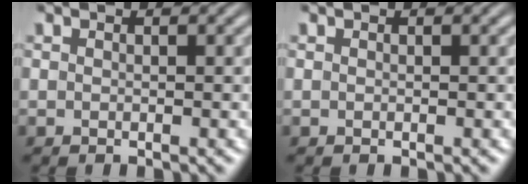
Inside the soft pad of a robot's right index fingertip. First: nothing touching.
{"total": 0.0}